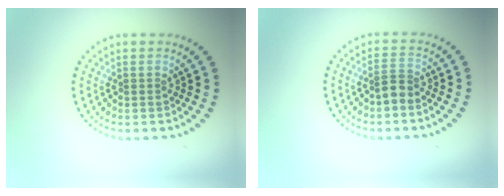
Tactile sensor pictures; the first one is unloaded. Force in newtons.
{"total": 1.5, "press": 1.1, "slide": 1.1}